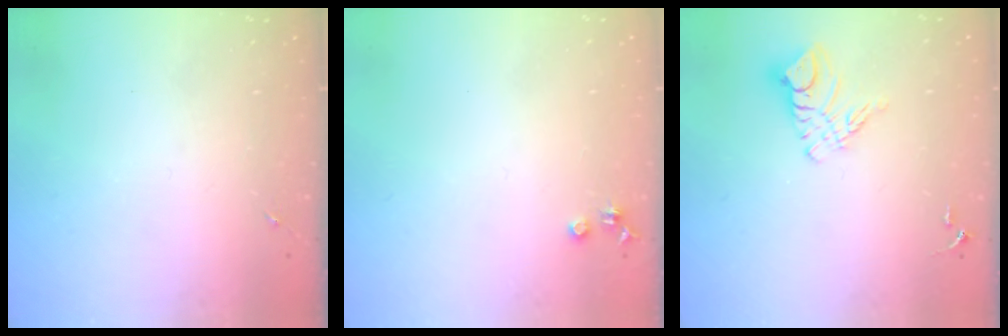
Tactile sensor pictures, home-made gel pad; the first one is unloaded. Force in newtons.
{"total": 3.6, "press": 3.5, "slide": 0.5}
{"total": 9.8, "press": 9.8, "slide": 0.9}